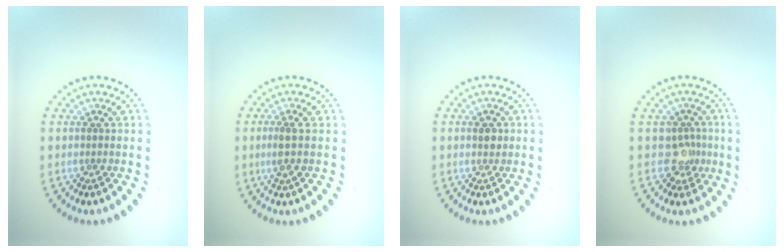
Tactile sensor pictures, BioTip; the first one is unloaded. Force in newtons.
{"total": 1.7, "press": 1.4, "slide": 1.0}
{"total": 1.1, "press": 1.1, "slide": 0.3}
{"total": 2.1, "press": 1.5, "slide": 1.4}